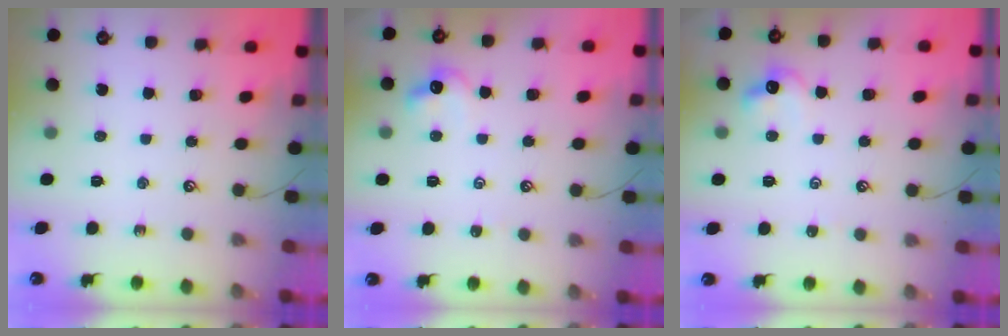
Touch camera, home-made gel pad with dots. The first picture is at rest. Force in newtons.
{"total": 4.4, "press": 4.4, "slide": 0.6}
{"total": 4.4, "press": 4.4, "slide": 0.6}